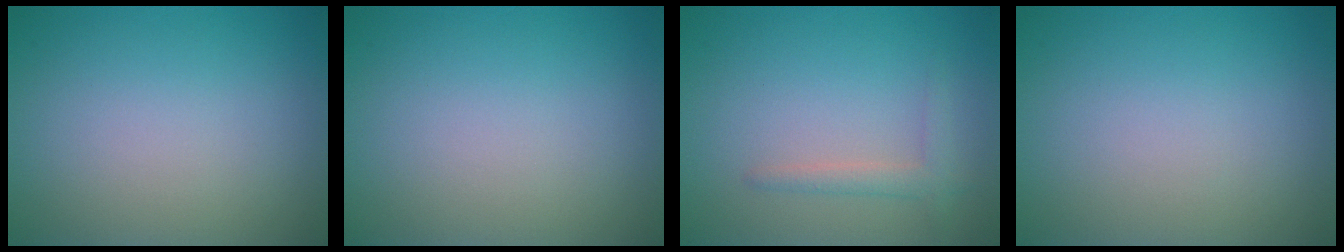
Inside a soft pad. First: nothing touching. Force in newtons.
{"total": 0.0}
{"total": 1.6, "press": 1.6, "slide": 0.1}
{"total": 0.0}